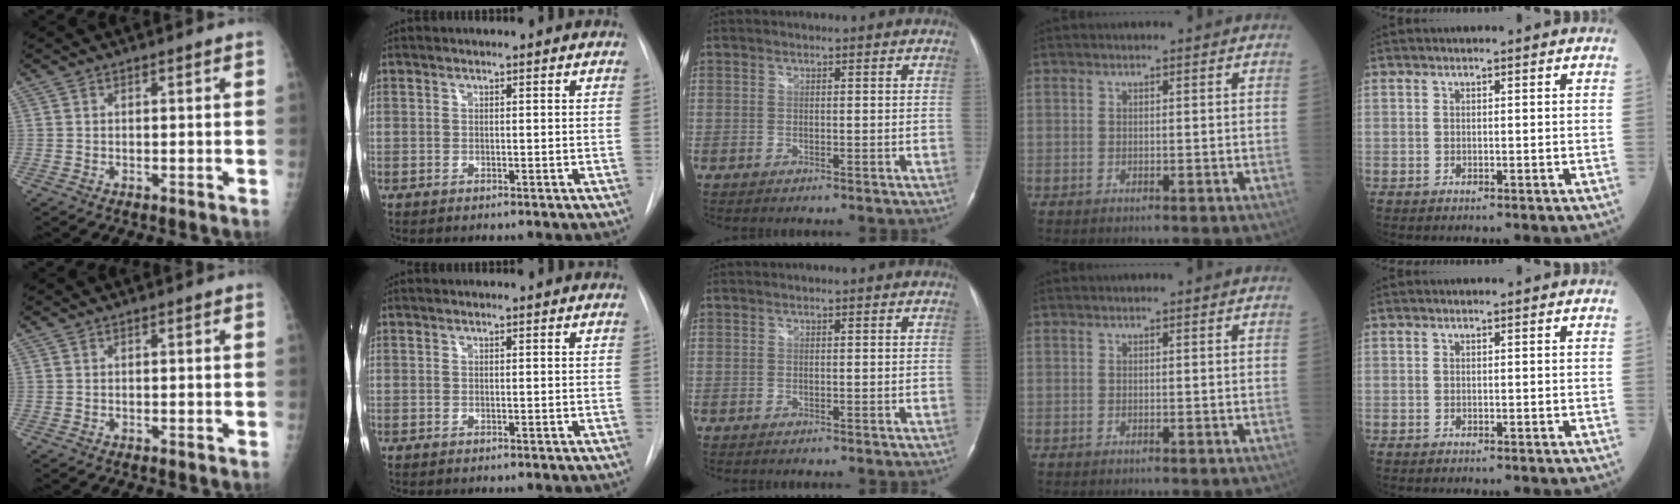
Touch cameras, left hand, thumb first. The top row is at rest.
{}